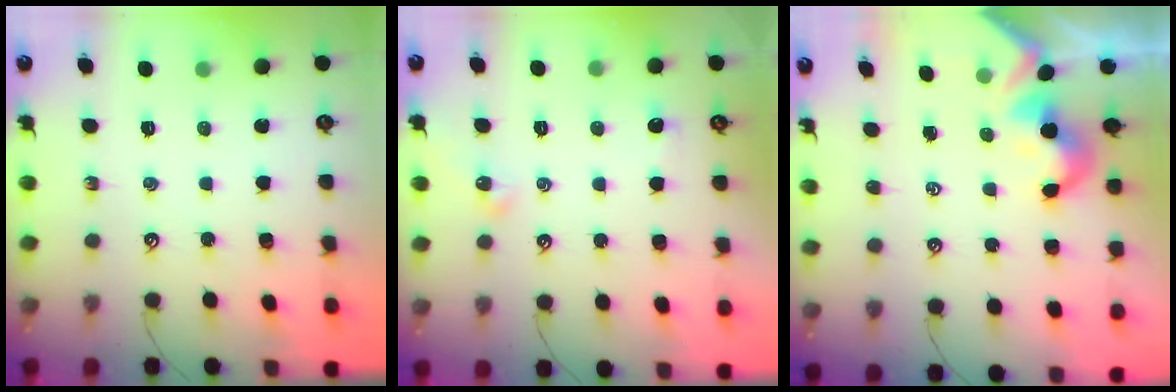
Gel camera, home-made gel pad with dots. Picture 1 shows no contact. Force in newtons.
{"total": 1.4, "press": 1.3, "slide": 0.5}
{"total": 1.9, "press": 1.9, "slide": 0.3}